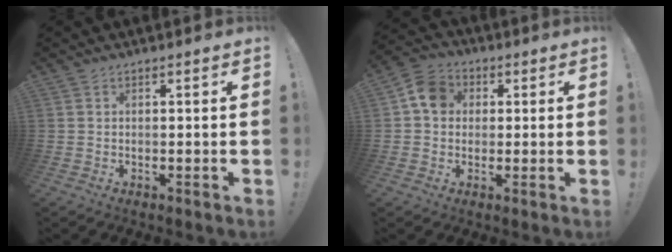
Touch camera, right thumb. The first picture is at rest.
{"total": 8.7, "force": [1.9, 7.3, 4.3], "torque": [-0.062, 0.009, 0.040]}